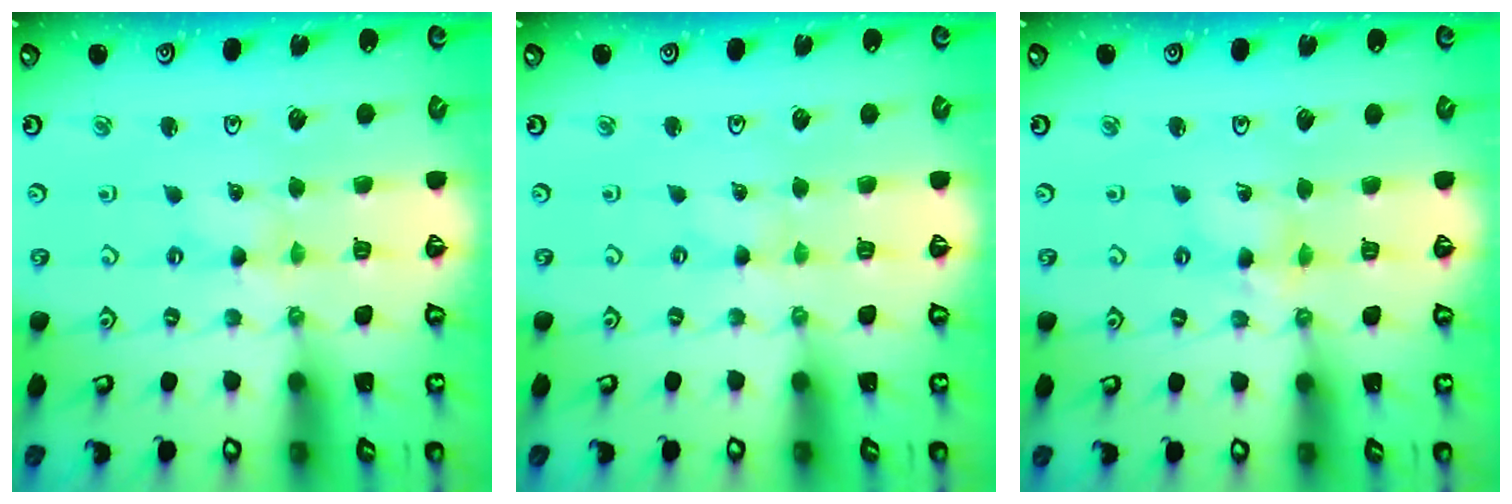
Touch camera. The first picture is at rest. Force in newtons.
{"total": 0.0}
{"total": 2.9, "press": 2.8, "slide": 0.2}